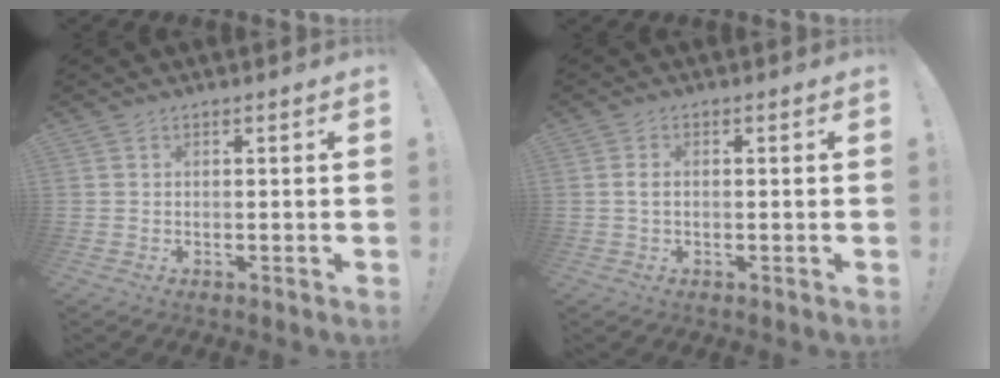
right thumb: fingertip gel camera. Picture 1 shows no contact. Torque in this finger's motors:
{"motor_torque": [-0.38, -0.01, 0.04, 0.21, -0.01]}